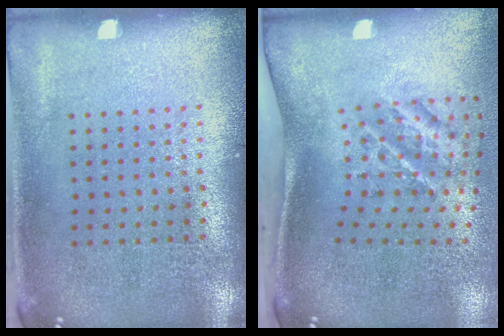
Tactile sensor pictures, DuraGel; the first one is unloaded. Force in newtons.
{"total": 2.0, "press": 1.3, "slide": 1.6}